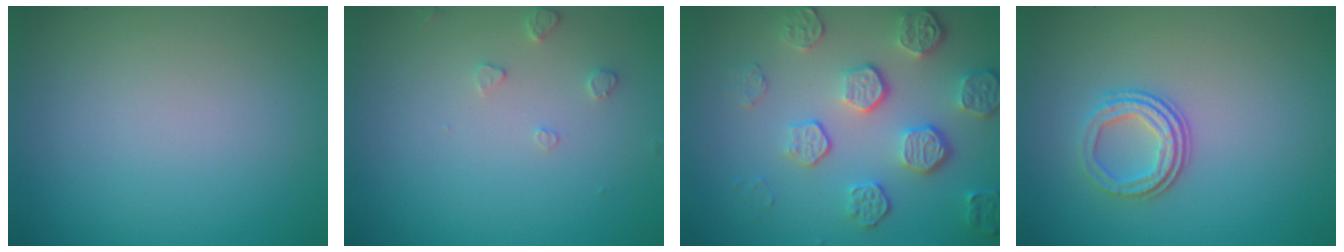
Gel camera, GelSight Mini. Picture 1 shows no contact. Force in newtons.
{"total": 1.2, "press": 1.2, "slide": 0.2}
{"total": 5.4, "press": 4.1, "slide": 3.5}
{"total": 2.9, "press": 2.3, "slide": 1.7}